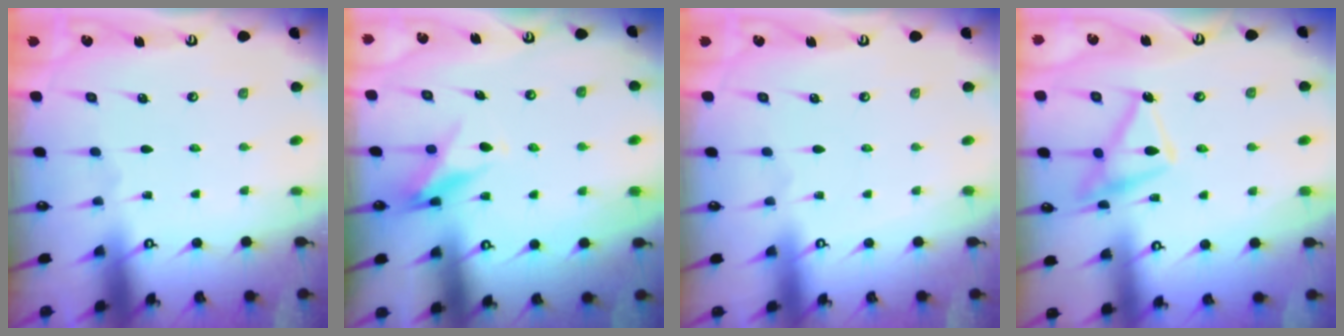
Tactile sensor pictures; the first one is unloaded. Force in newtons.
{"total": 9.3, "press": 9.2, "slide": 0.7}
{"total": 3.9, "press": 3.9, "slide": 0.1}
{"total": 14.3, "press": 14.3, "slide": 1.0}